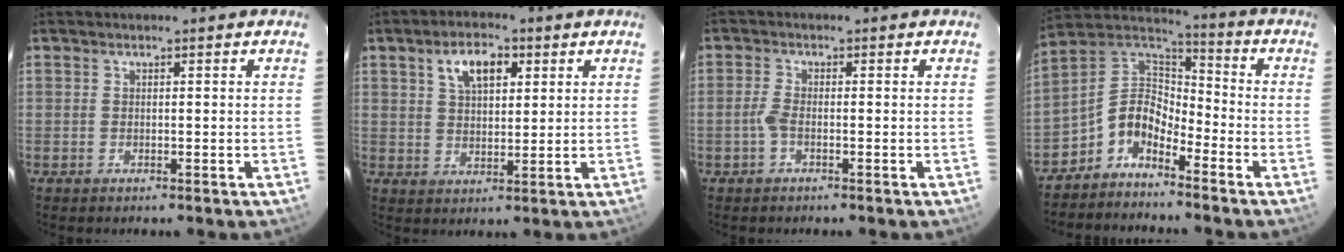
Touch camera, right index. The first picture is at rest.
{"total": 7.1, "force": [3.2, 3.7, 5.1], "torque": [-0.089, 0.020, 0.059]}
{"total": 2.0, "force": [-0.8, 0.5, 1.8], "torque": [-0.043, 0.002, -0.017]}
{"total": 8.4, "force": [-5.4, 4.6, 4.4], "torque": [-0.100, 0.038, -0.120]}